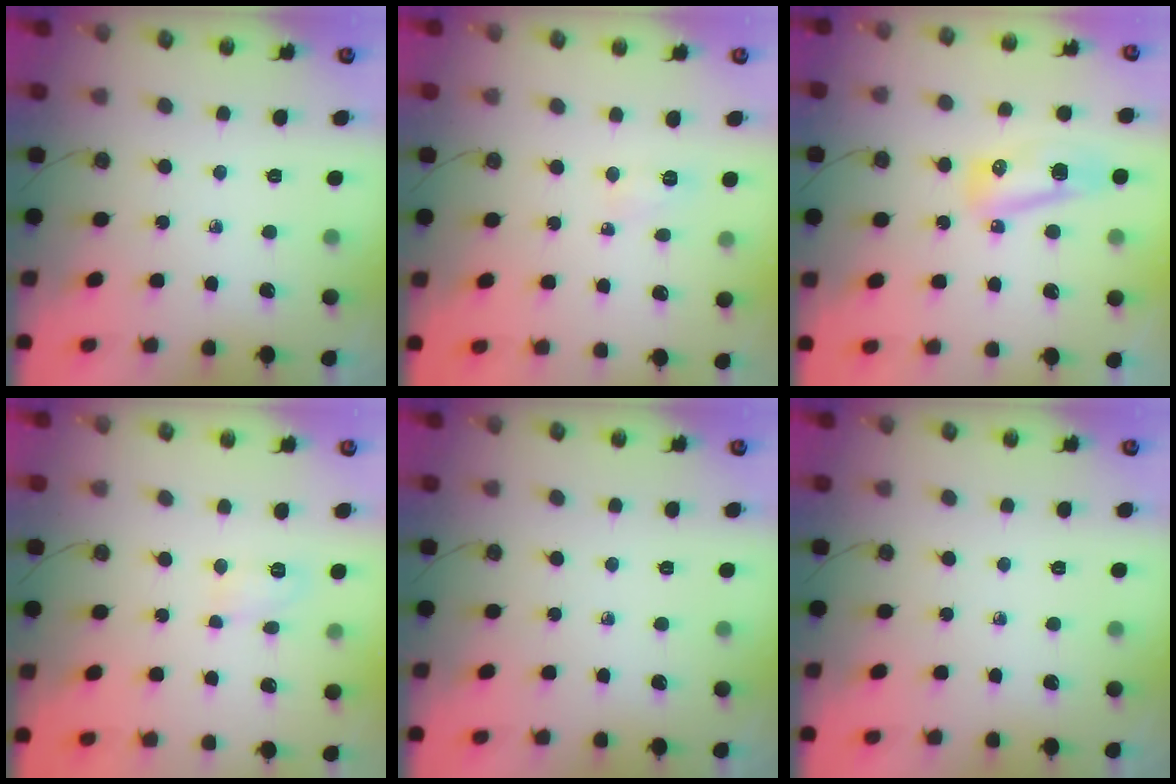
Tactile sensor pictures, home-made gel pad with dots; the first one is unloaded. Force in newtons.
{"total": 3.5, "press": 3.3, "slide": 1.2}
{"total": 8.1, "press": 8.0, "slide": 1.5}
{"total": 5.1, "press": 5.0, "slide": 0.8}
{"total": 0.0}
{"total": 0.0}